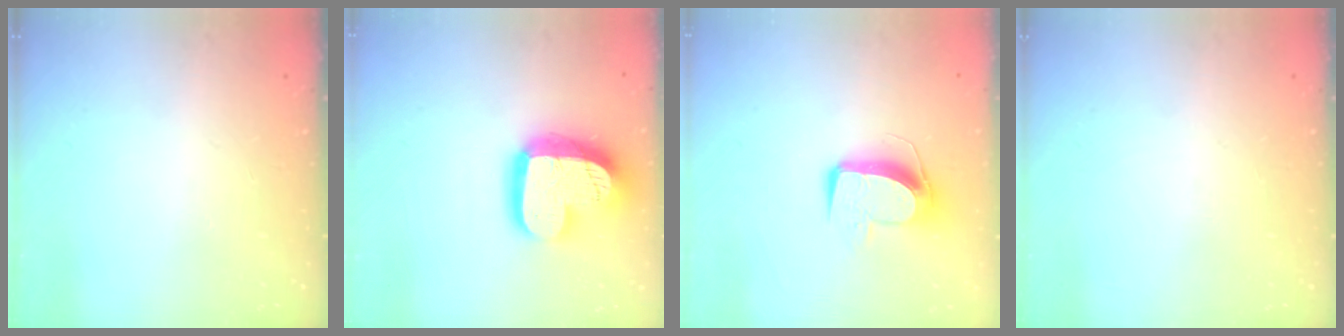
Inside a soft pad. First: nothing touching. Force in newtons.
{"total": 18.9, "press": 18.8, "slide": 1.5}
{"total": 9.8, "press": 9.8, "slide": 1.0}
{"total": 0.0}